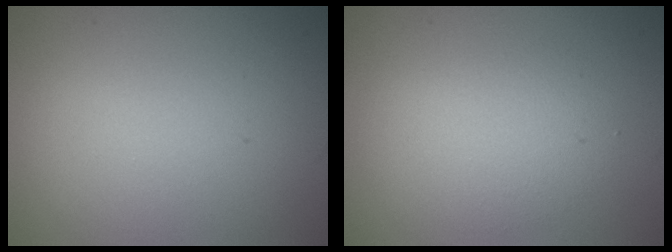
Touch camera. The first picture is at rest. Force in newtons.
{"total": 2.4, "press": 2.4, "slide": 0.1}